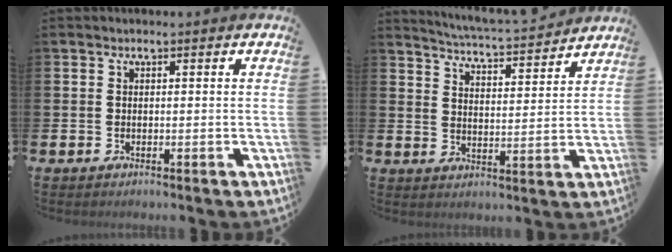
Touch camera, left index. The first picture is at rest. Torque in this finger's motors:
{"motor_torque": [0.67, -1.01, 0.22, 0.08]}